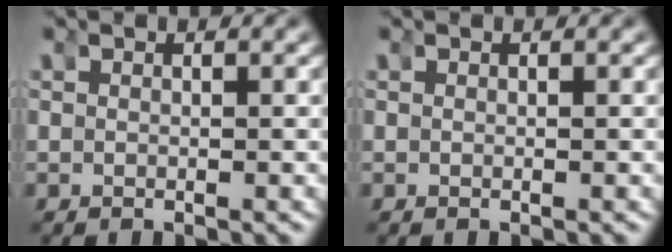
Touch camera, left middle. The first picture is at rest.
{"total": 0.0}